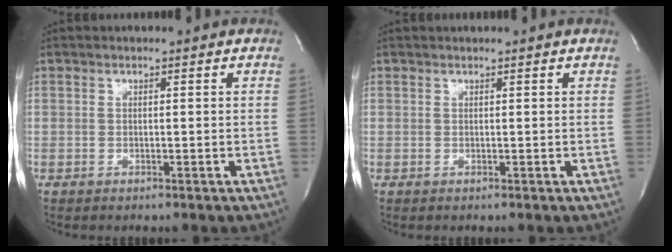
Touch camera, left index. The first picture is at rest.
{"total": 0.9, "force": [0.9, -0.1, 0.3], "torque": [-0.006, 0.010, 0.017]}